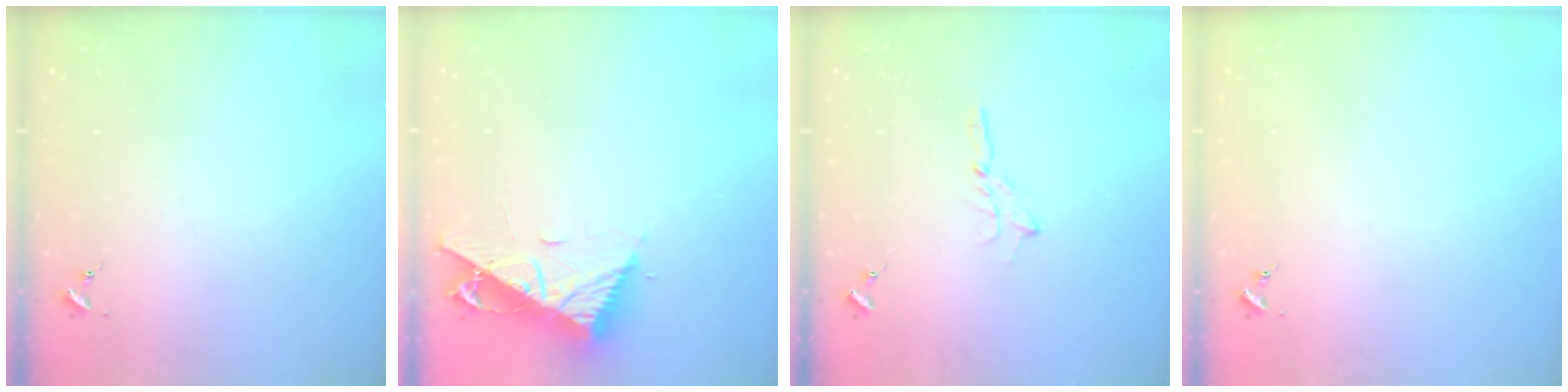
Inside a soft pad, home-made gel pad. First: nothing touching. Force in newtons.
{"total": 11.7, "press": 11.6, "slide": 0.9}
{"total": 2.0, "press": 2.0, "slide": 0.2}
{"total": 0.0}